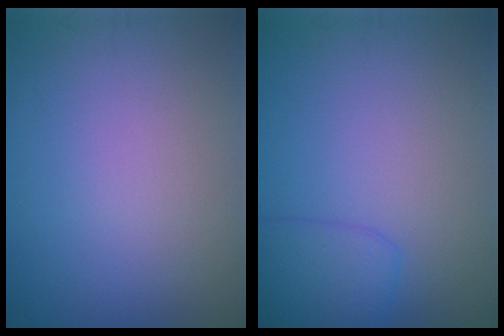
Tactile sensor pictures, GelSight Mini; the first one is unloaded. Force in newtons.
{"total": 2.2, "press": 2.2, "slide": 0.2}